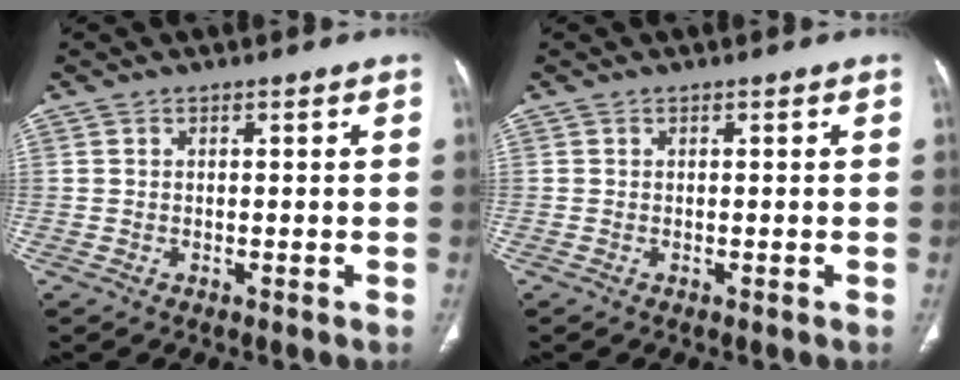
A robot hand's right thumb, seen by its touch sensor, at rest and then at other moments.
{"total": 0.0}